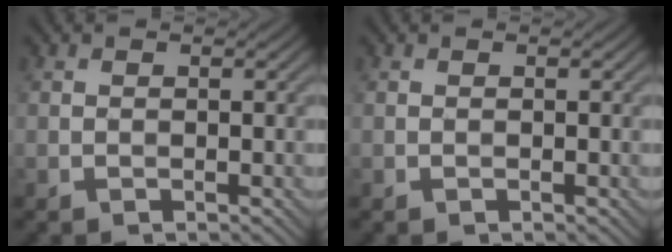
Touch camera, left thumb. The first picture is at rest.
{"total": 0.0}